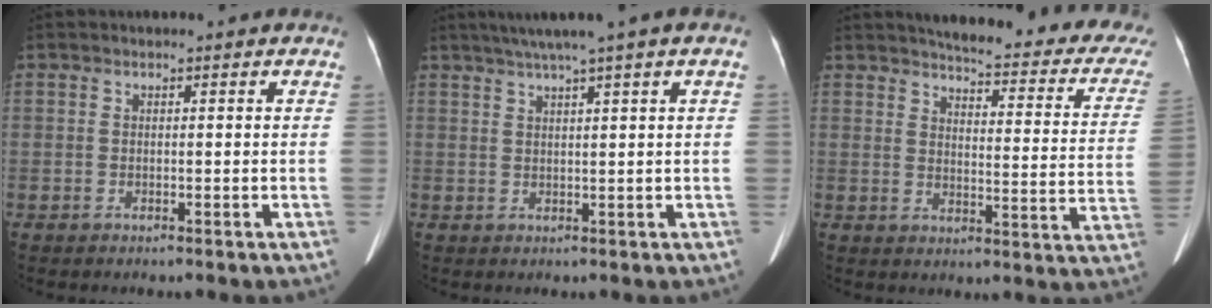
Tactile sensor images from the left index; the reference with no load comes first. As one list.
[{"total": 6.8, "force": [4.4, -1.1, 5.1], "torque": [-0.080, 0.028, 0.071]}, {"total": 22.7, "force": [20.0, 4.0, 10.0], "torque": [-0.110, -0.062, 0.209]}]